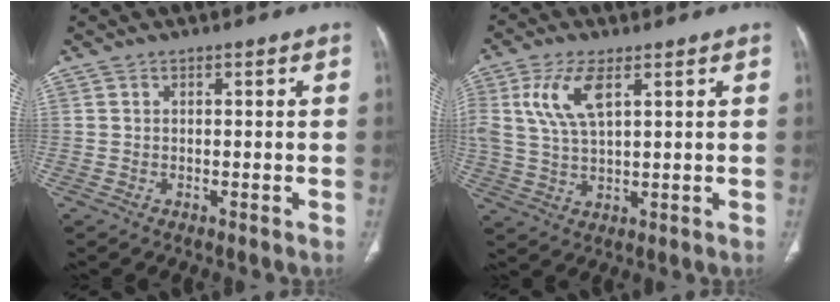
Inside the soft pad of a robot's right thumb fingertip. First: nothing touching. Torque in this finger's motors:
{"motor_torque": [0.05, 0.57, 0.51, 0.59, 0.14]}